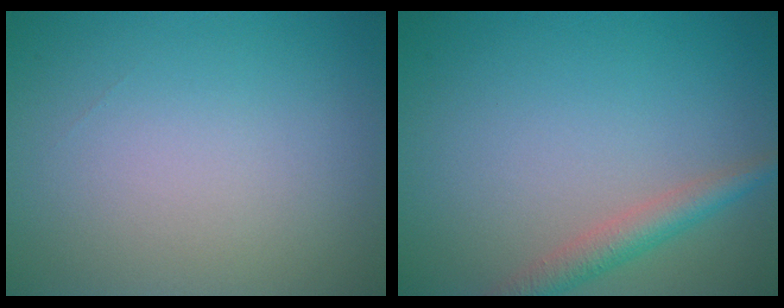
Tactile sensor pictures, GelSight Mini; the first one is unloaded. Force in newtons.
{"total": 2.7, "press": 2.7, "slide": 0.1}